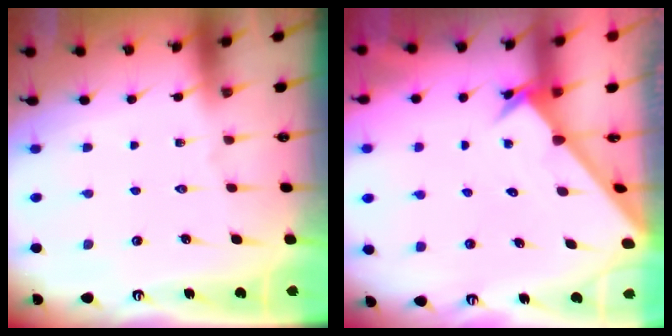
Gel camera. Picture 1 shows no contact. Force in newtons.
{"total": 2.5, "press": 2.5, "slide": 0.2}